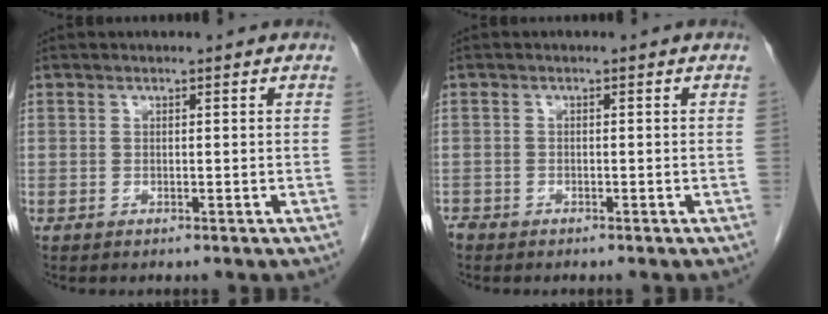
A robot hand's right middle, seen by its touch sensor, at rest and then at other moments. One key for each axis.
{"total": 1.3, "fx": -1.1, "fy": 0.6, "fz": 0.1, "tx": -0.008, "ty": -0.001, "tz": -0.021}